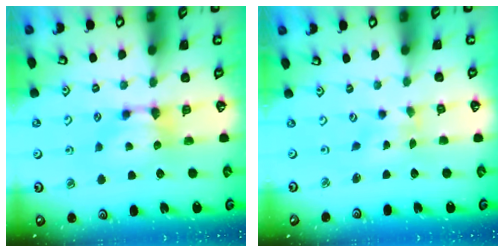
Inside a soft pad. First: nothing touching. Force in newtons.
{"total": 2.8, "press": 2.6, "slide": 1.0}